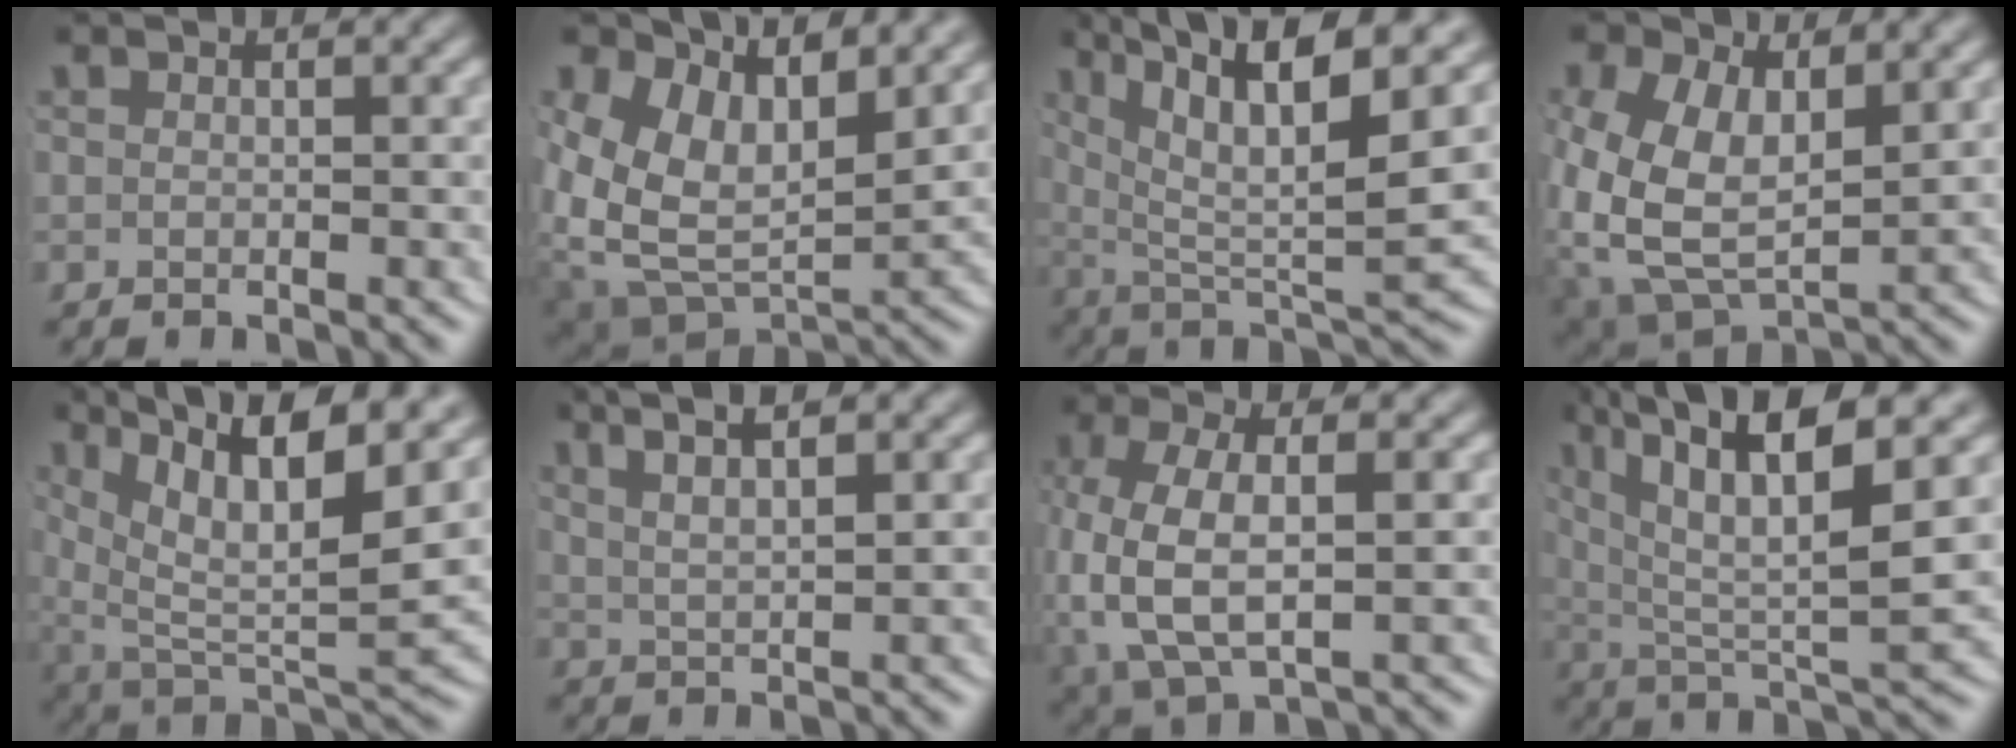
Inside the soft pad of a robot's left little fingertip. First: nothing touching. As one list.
[{"total": 11.4, "force": [0.7, 8.8, 7.2], "torque": [-0.154, -0.041, 0.022]}, {"total": 12.4, "force": [4.0, 5.7, 10.2], "torque": [-0.168, -0.007, 0.065]}, {"total": 11.9, "force": [-1.2, 9.8, 6.7], "torque": [-0.179, -0.064, -0.001]}, {"total": 12.4, "force": [2.9, 6.4, 10.2], "torque": [-0.172, -0.033, 0.059]}, {"total": 5.9, "force": [3.8, 2.4, 3.9], "torque": [-0.062, 0.009, 0.059]}, {"total": 8.3, "force": [-0.6, 5.5, 6.2], "torque": [-0.169, -0.032, 0.010]}, {"total": 10.9, "force": [4.0, 4.5, 9.0], "torque": [-0.165, -0.002, 0.069]}]